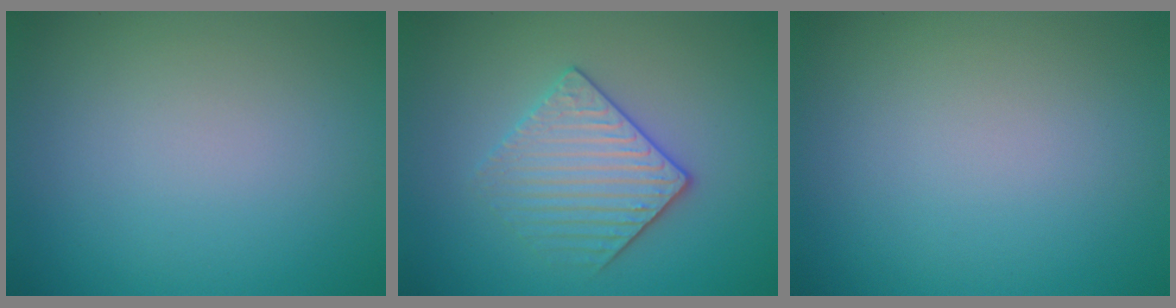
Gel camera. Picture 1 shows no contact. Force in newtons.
{"total": 3.4, "press": 3.2, "slide": 1.0}
{"total": 0.0}